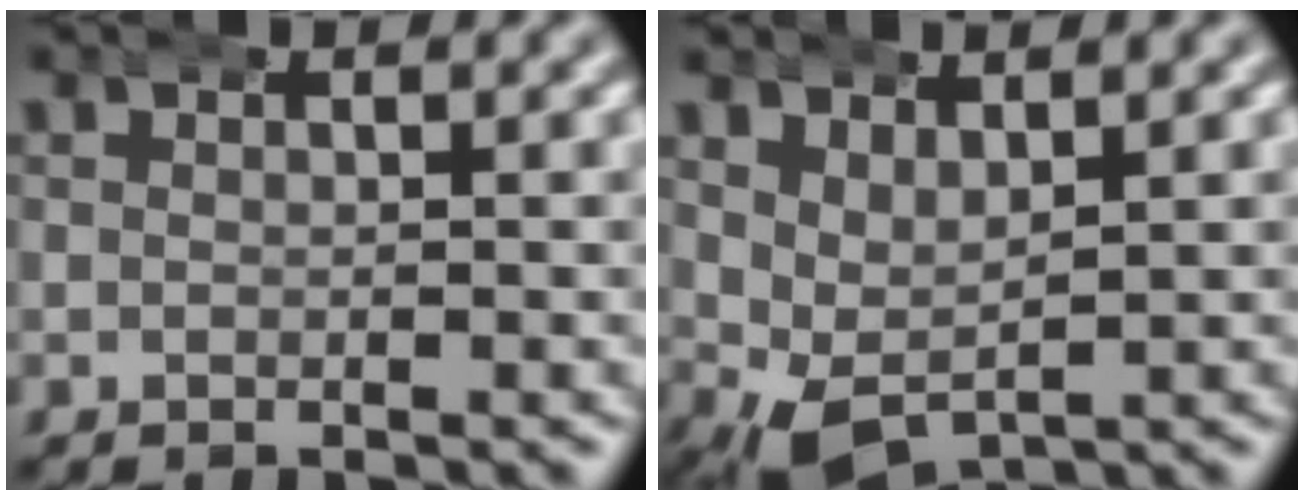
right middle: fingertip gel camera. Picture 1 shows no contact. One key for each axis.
{"total": 4.6, "fx": 0.2, "fy": 3.4, "fz": 3.1, "tx": -0.077, "ty": -0.032, "tz": 0.016}